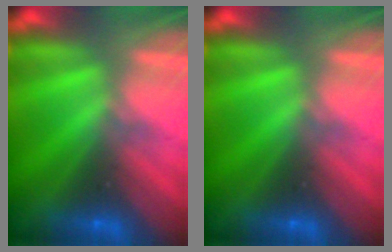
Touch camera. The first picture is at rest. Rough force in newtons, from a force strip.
{"total": 0.0}